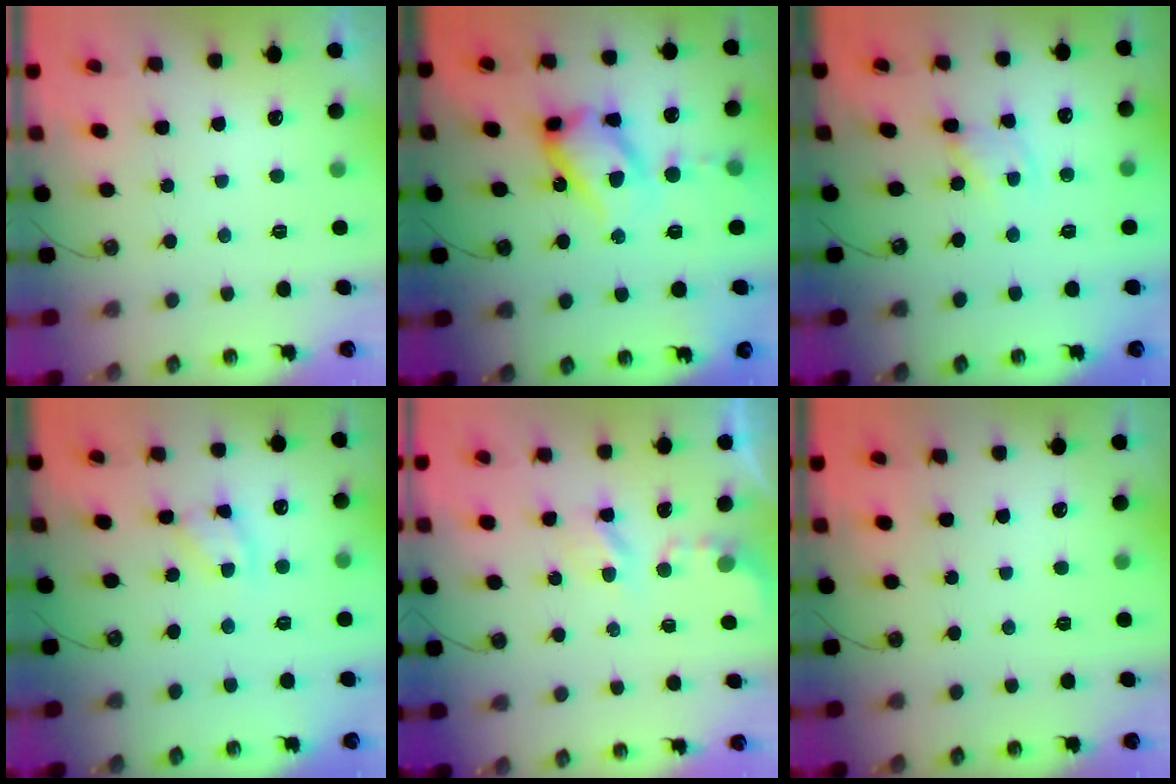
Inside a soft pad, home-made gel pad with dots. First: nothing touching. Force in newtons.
{"total": 17.7, "press": 17.6, "slide": 1.9}
{"total": 1.8, "press": 1.8, "slide": 0.1}
{"total": 9.0, "press": 9.0, "slide": 0.6}
{"total": 2.9, "press": 2.9, "slide": 0.4}
{"total": 0.0}